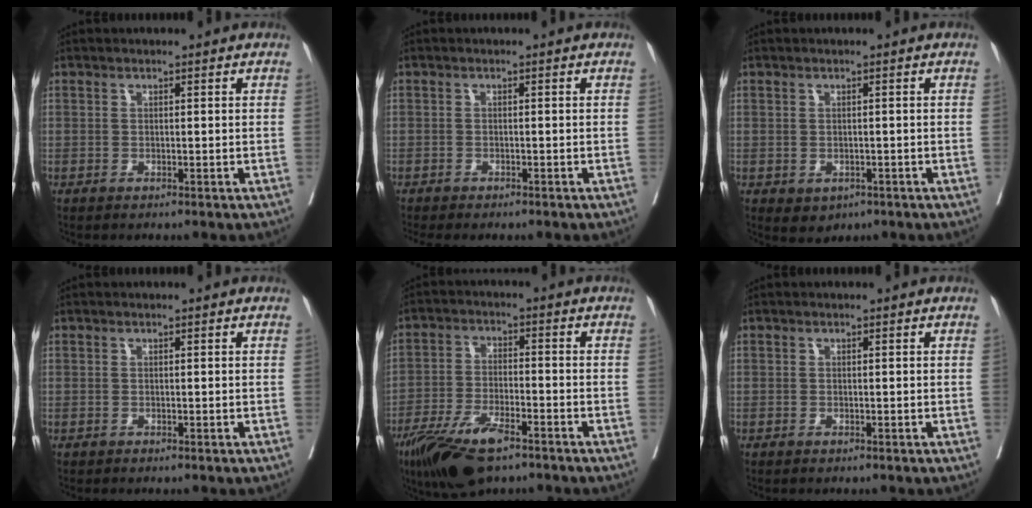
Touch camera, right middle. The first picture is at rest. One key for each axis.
{"total": 4.5, "fx": -3.8, "fy": 0.8, "fz": 2.1, "tx": -0.026, "ty": -0.010, "tz": -0.051}
{"total": 2.4, "fx": -0.9, "fy": 1.9, "fz": 1.1, "tx": -0.015, "ty": -0.002, "tz": 0.000}
{"total": 0.0}
{"total": 11.5, "fx": -7.7, "fy": 3.2, "fz": 7.9, "tx": -0.151, "ty": -0.023, "tz": -0.137}
{"total": 0.0}